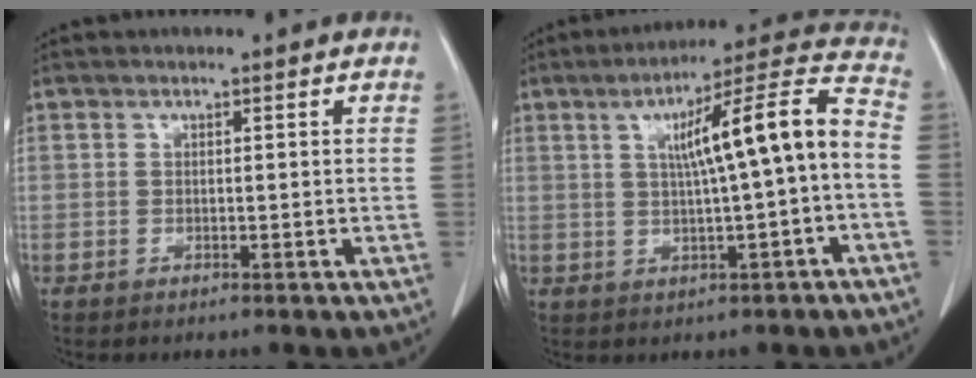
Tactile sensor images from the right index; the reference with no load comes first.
{"total": 12.5, "force": [0.3, 0.5, 12.5], "torque": [-0.181, 0.032, 0.005]}